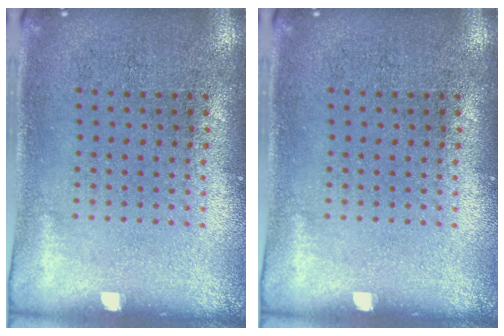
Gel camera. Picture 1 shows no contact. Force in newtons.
{"total": 0.0}